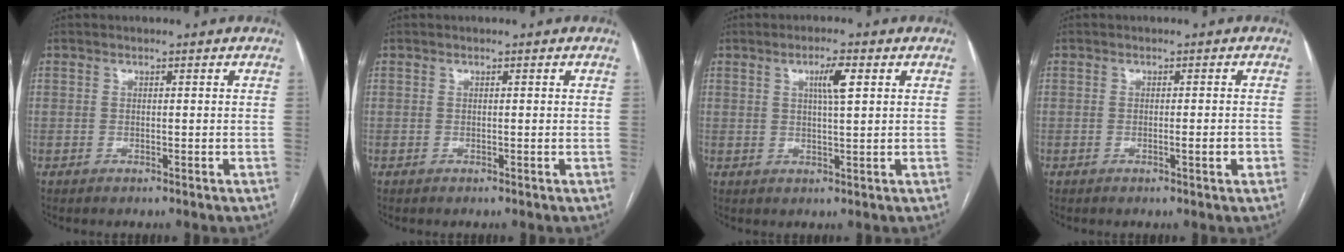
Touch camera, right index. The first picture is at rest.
{"total": 0.0}
{"total": 4.0, "force": [1.5, 0.3, 3.7], "torque": [-0.065, 0.001, 0.025]}
{"total": 2.0, "force": [-0.6, 0.1, 1.9], "torque": [-0.029, -0.002, -0.009]}